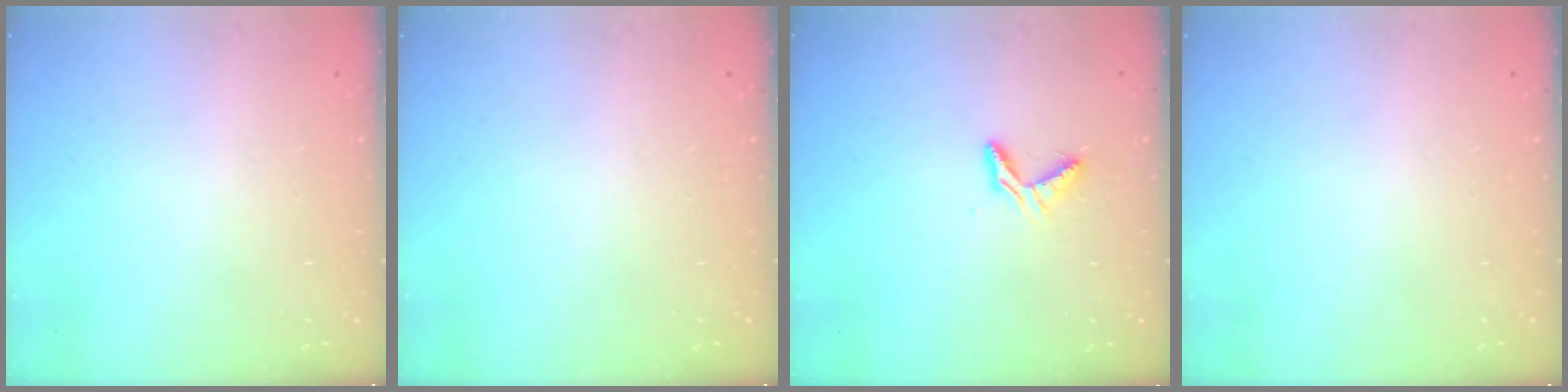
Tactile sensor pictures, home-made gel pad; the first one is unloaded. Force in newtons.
{"total": 0.0}
{"total": 5.0, "press": 5.0, "slide": 0.3}
{"total": 0.0}